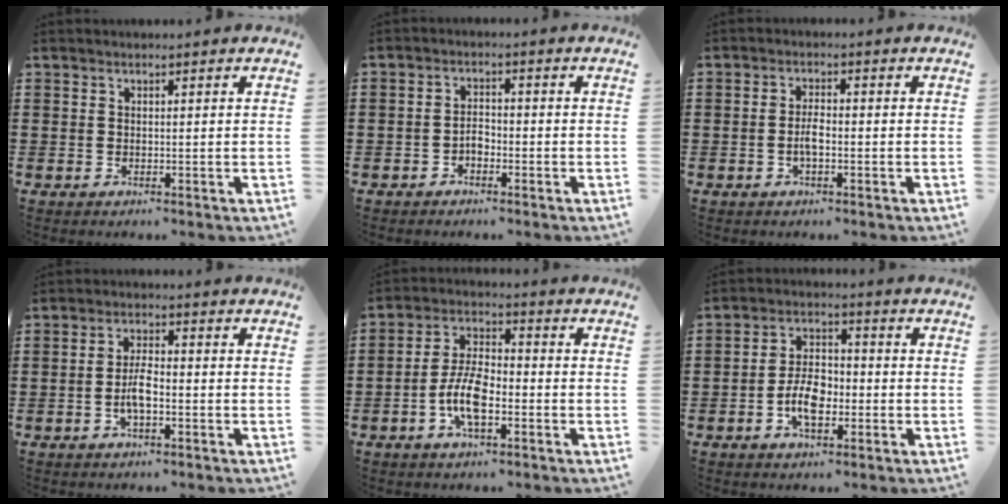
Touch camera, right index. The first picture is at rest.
{"total": 1.8, "force": [-1.1, 1.2, 0.8], "torque": [-0.017, 0.005, -0.024]}
{"total": 2.4, "force": [-0.7, 0.8, 2.2], "torque": [-0.047, 0.002, -0.016]}
{"total": 3.9, "force": [-1.1, 1.3, 3.5], "torque": [-0.082, -0.001, -0.027]}
{"total": 7.5, "force": [-2.6, 3.1, 6.2], "torque": [-0.149, -0.004, -0.057]}
{"total": 6.0, "force": [-1.9, 3.3, 4.7], "torque": [-0.105, 0.002, -0.040]}